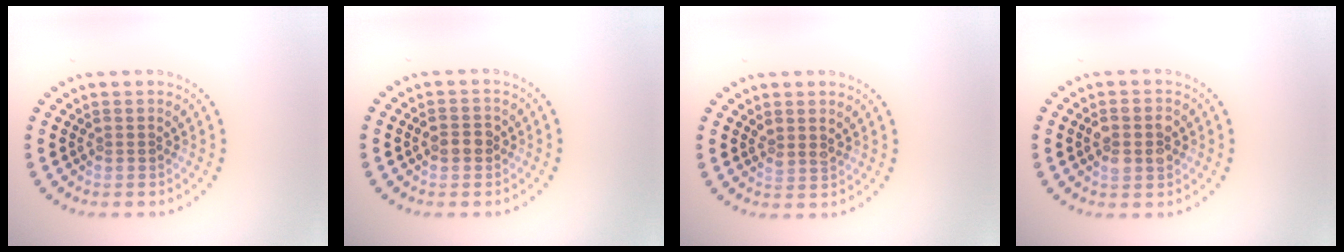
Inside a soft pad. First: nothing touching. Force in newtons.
{"total": 1.7, "press": 1.7, "slide": 0.3}
{"total": 0.8, "press": 0.6, "slide": 0.6}
{"total": 2.9, "press": 2.9, "slide": 0.3}